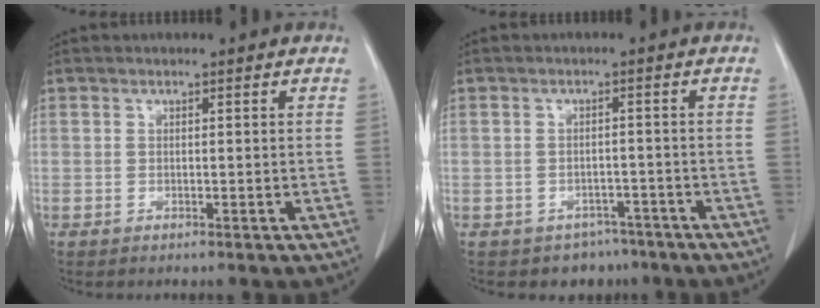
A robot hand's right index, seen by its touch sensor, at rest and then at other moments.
{"total": 5.0, "force": [-3.5, 3.6, 0.8], "torque": [0.003, 0.012, -0.041]}